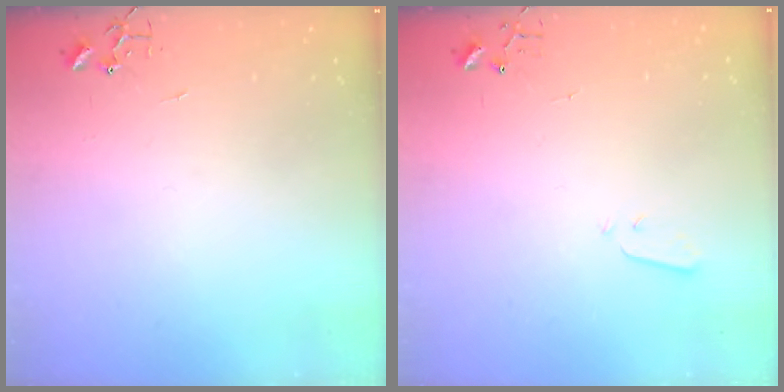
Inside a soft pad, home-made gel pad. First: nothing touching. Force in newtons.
{"total": 2.1, "press": 2.0, "slide": 0.4}